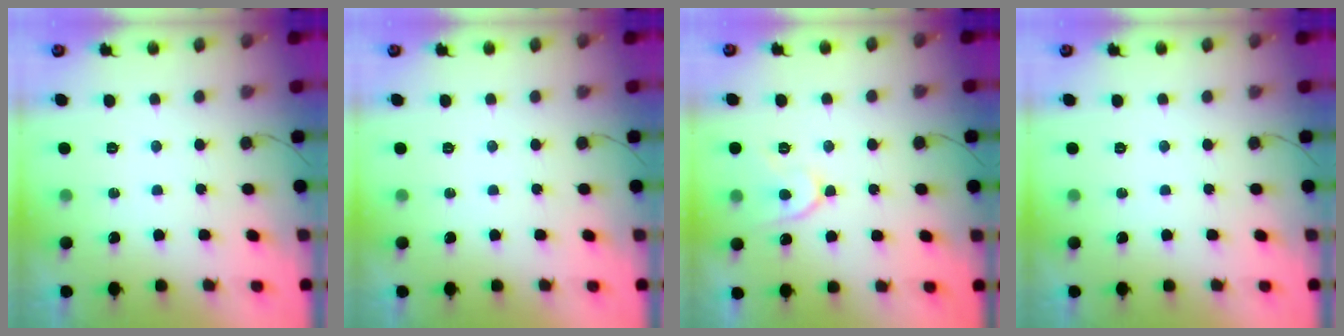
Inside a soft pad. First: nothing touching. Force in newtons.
{"total": 0.0}
{"total": 9.2, "press": 9.2, "slide": 1.2}
{"total": 0.0}